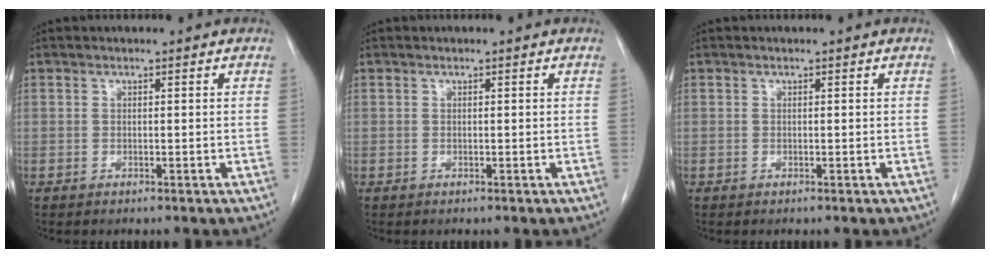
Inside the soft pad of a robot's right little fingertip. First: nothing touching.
{"total": 0.0}
{"total": 0.0}